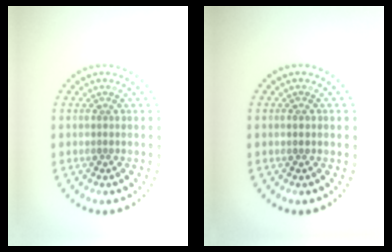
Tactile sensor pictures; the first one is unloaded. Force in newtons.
{"total": 0.8, "press": 0.8, "slide": 0.1}